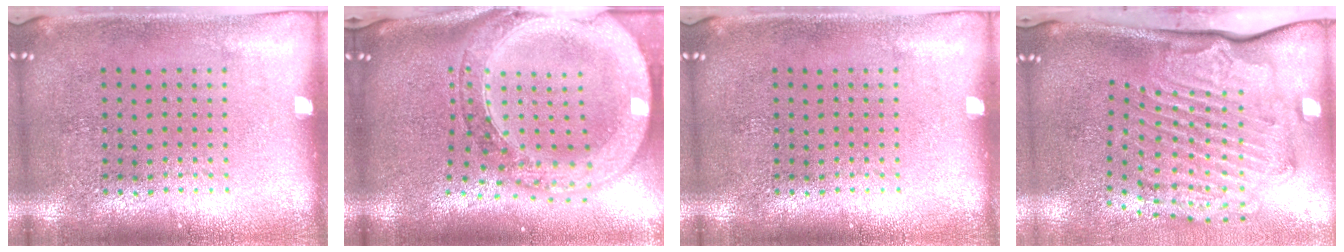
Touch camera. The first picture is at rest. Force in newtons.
{"total": 4.0, "press": 3.1, "slide": 2.5}
{"total": 0.0}
{"total": 2.6, "press": 2.2, "slide": 1.4}